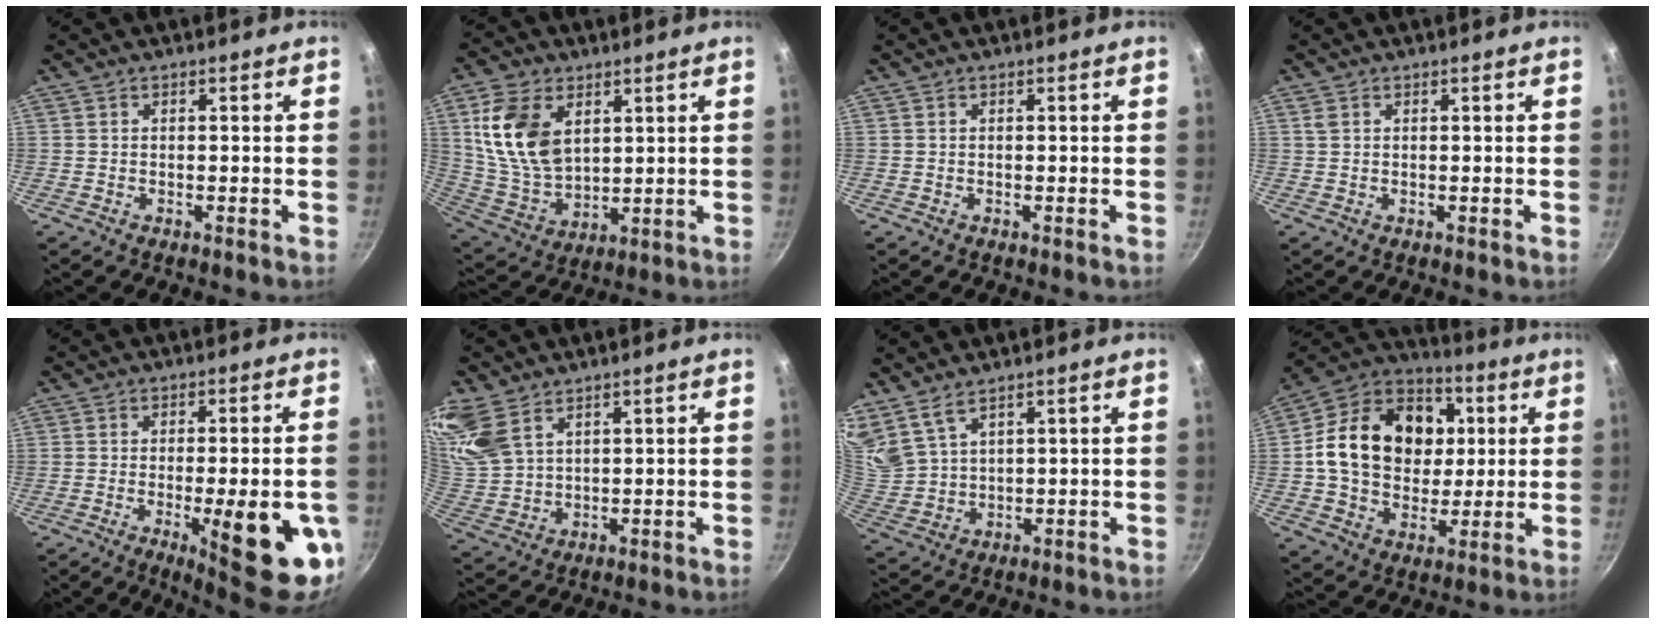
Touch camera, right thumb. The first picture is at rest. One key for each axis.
{"total": 15.4, "fx": 5.0, "fy": 9.9, "fz": 10.7, "tx": -0.186, "ty": -0.023, "tz": 0.112}
{"total": 0.0}
{"total": 1.2, "fx": 0.6, "fy": 0.8, "fz": 0.7, "tx": -0.014, "ty": 0.002, "tz": 0.012}
{"total": 17.4, "fx": -5.0, "fy": 4.6, "fz": 16.0, "tx": -0.180, "ty": 0.003, "tz": -0.056}
{"total": 12.5, "fx": 7.8, "fy": 7.6, "fz": 6.1, "tx": -0.130, "ty": -0.009, "tz": 0.174}
{"total": 7.6, "fx": 5.9, "fy": 3.2, "fz": 3.7, "tx": -0.062, "ty": -0.031, "tz": 0.137}
{"total": 22.5, "fx": 3.1, "fy": 17.5, "fz": 13.7, "tx": -0.208, "ty": 0.021, "tz": 0.049}